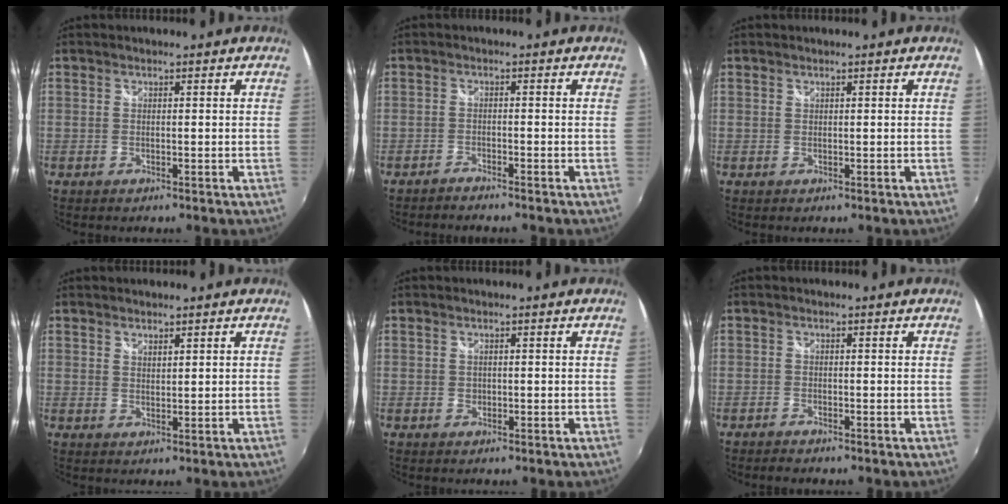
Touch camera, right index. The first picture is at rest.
{"total": 2.1, "force": [-2.0, 0.1, 0.6], "torque": [-0.028, -0.007, -0.038]}
{"total": 0.0}
{"total": 1.6, "force": [1.4, 0.6, 0.6], "torque": [-0.006, 0.000, 0.024]}
{"total": 1.2, "force": [0.1, 1.2, 0.4], "torque": [-0.003, 0.001, 0.001]}
{"total": 1.7, "force": [-1.6, 0.3, 0.6], "torque": [-0.021, -0.008, -0.032]}